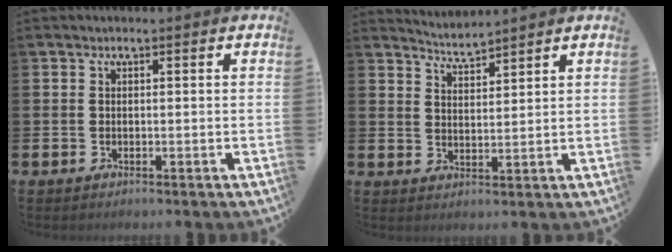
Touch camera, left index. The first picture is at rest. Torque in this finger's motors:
{"motor_torque": [-0.21, -0.14, -0.04, 0.01]}